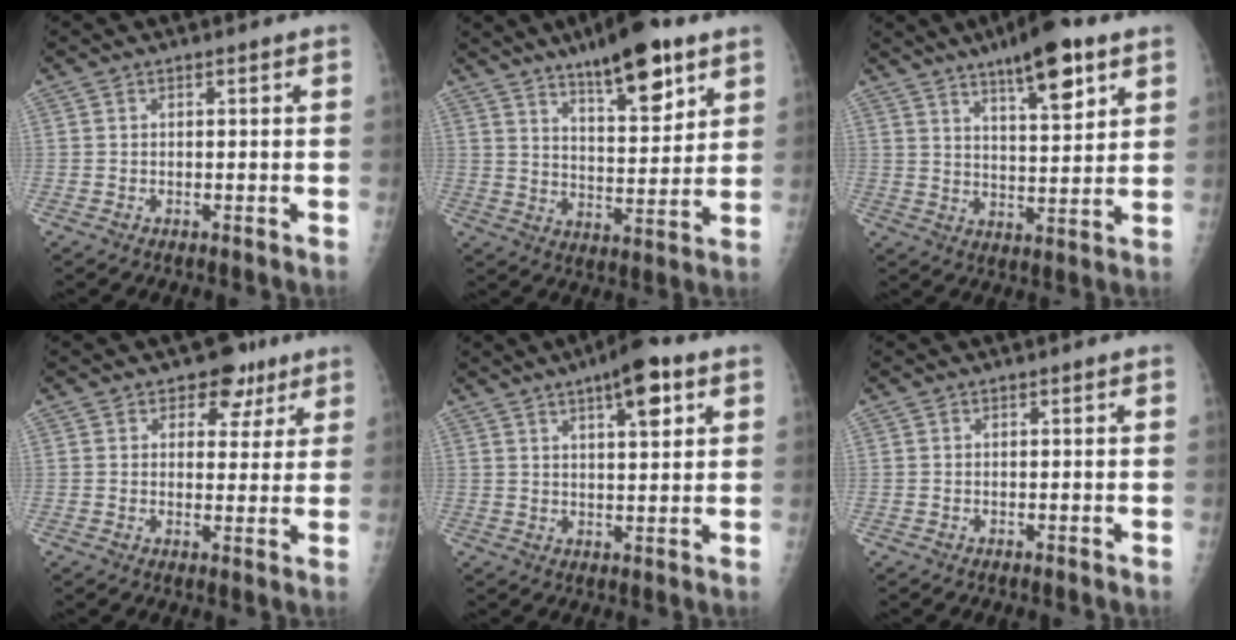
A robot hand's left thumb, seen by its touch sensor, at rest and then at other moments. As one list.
[{"total": 14.4, "force": [9.0, 4.5, 10.3], "torque": [-0.129, -0.050, 0.141]}, {"total": 12.1, "force": [7.2, 3.4, 9.2], "torque": [-0.122, -0.036, 0.112]}, {"total": 6.6, "force": [4.0, 4.6, 2.5], "torque": [0.008, -0.012, 0.051]}, {"total": 8.7, "force": [4.5, 2.6, 6.9], "torque": [-0.090, -0.015, 0.064]}, {"total": 0.0}]